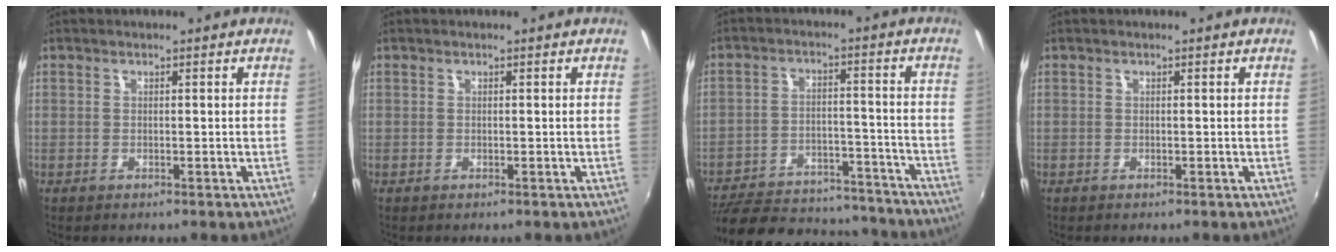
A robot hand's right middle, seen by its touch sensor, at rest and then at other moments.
{"total": 0.0}
{"total": 26.2, "force": [-22.7, 8.5, 10.0], "torque": [-0.203, 0.001, -0.300]}
{"total": 0.0}